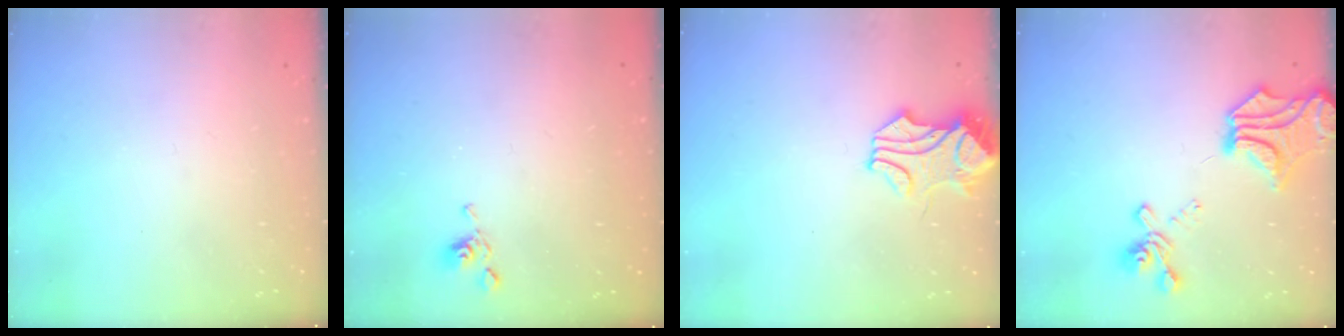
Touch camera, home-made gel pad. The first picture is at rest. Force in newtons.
{"total": 6.2, "press": 6.2, "slide": 0.2}
{"total": 1.9, "press": 1.8, "slide": 0.6}
{"total": 6.7, "press": 5.6, "slide": 3.6}